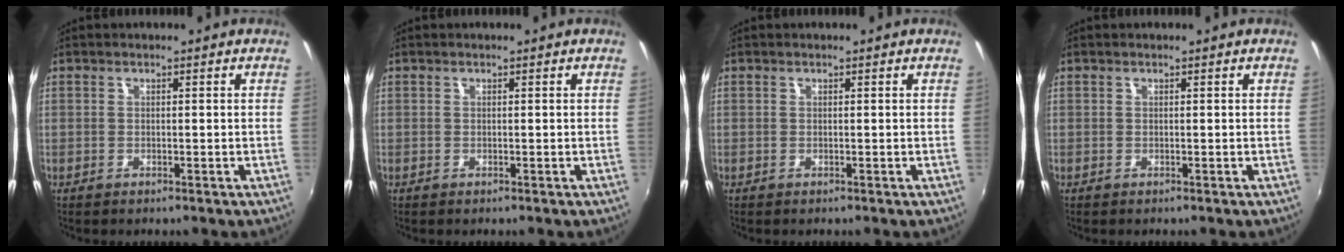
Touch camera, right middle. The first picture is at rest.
{"total": 0.0}
{"total": 0.0}
{"total": 0.0}